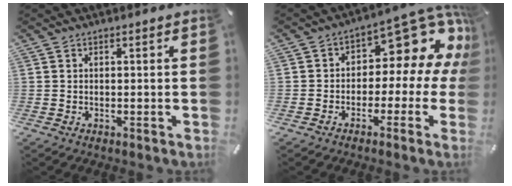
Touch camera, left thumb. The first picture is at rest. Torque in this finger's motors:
{"motor_torque": [0.11, 0.21, -0.16, -0.09, -0.12]}